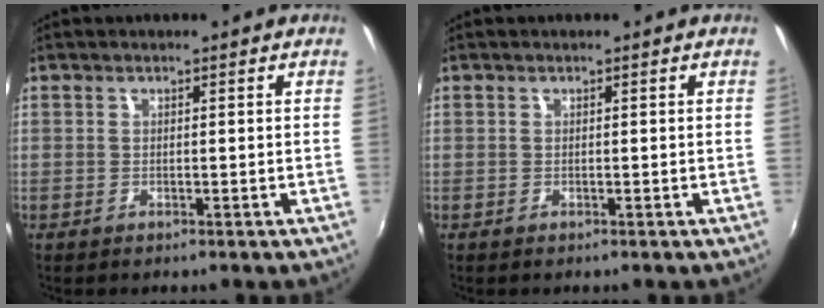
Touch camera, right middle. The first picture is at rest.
{"total": 0.0}